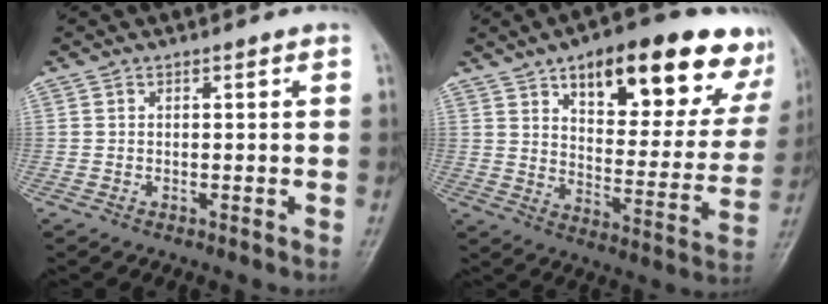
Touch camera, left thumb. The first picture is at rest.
{"total": 25.7, "force": [14.7, 10.7, 18.2], "torque": [-0.193, -0.030, 0.210]}